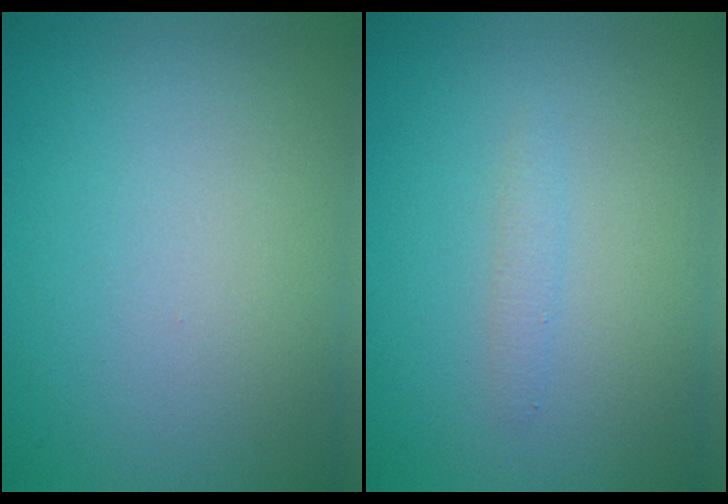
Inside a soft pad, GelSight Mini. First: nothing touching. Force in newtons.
{"total": 0.9, "press": 0.9, "slide": 0.0}